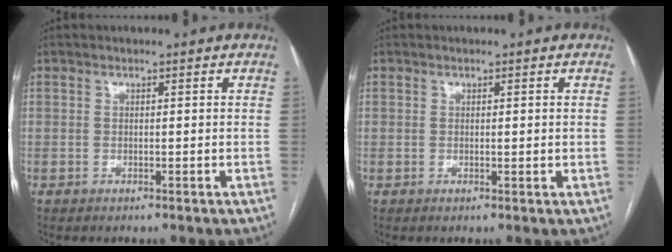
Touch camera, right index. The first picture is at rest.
{"total": 1.1, "force": [0.2, 0.5, 0.9], "torque": [-0.015, -0.003, 0.005]}